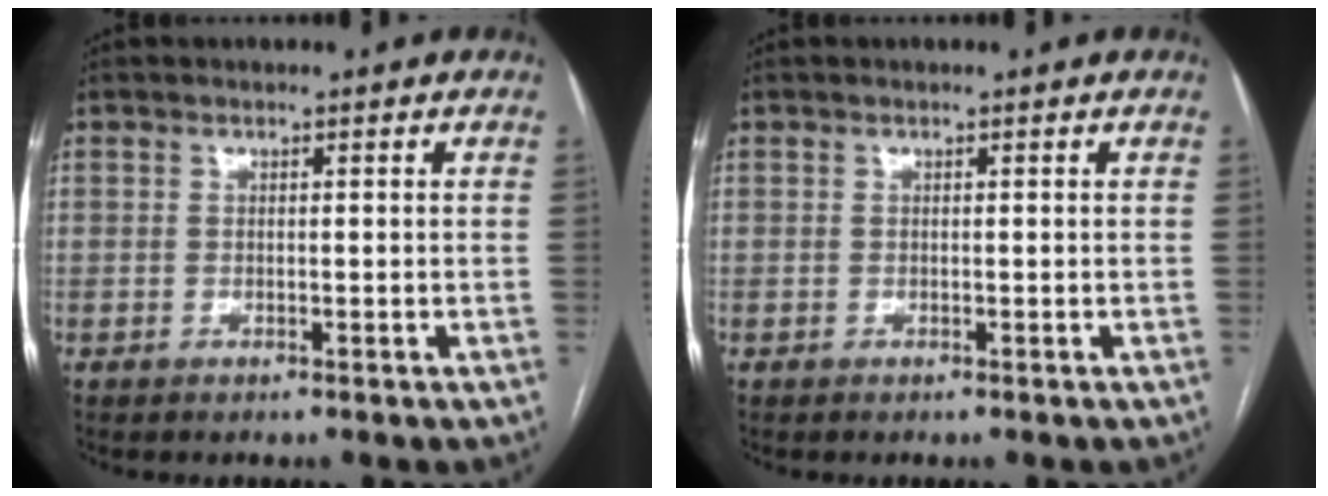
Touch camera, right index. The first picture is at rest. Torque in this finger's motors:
{"motor_torque": [0.00, 0.00, 0.00, 0.01]}